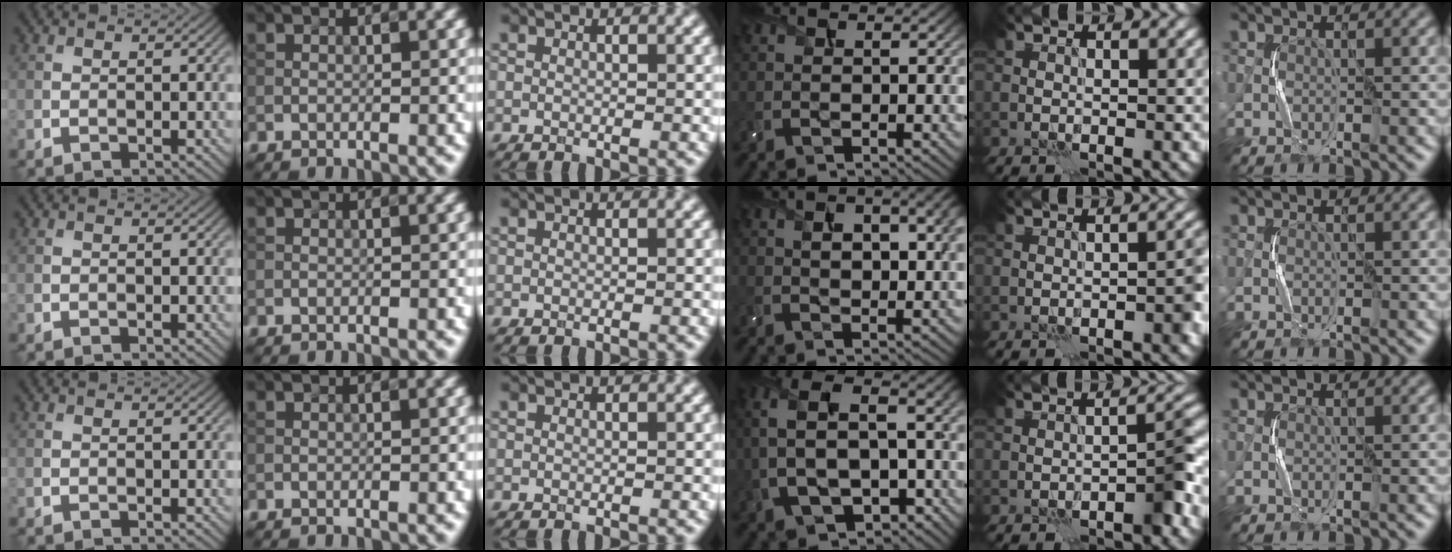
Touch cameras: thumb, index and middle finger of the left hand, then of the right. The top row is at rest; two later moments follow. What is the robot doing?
{"motion": "squeeze", "object": "air blower"}